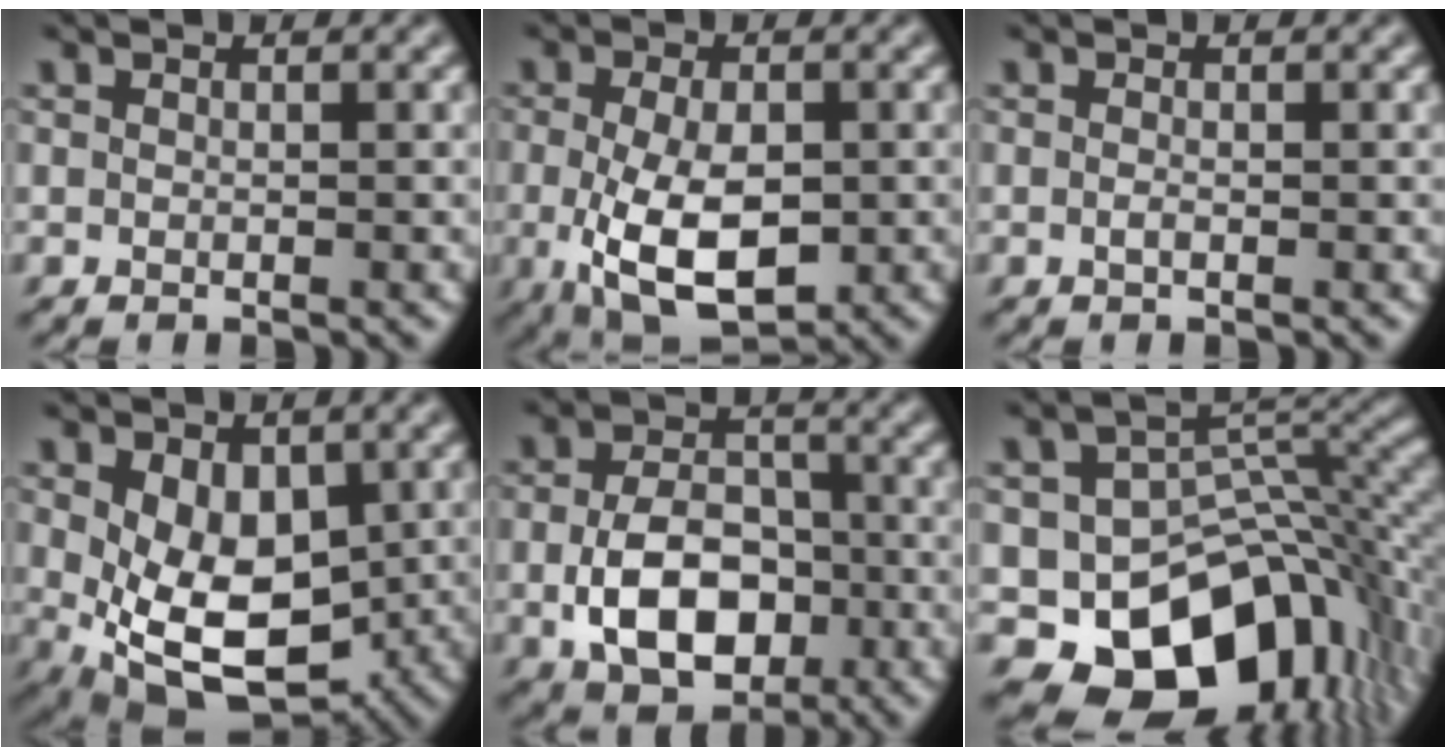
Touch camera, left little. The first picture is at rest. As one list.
[{"total": 8.0, "force": [-2.1, 4.1, 6.5], "torque": [-0.137, -0.012, -0.033]}, {"total": 0.6, "force": [-0.3, 0.2, 0.4], "torque": [-0.012, 0.000, -0.006]}, {"total": 8.5, "force": [-0.9, 5.4, 6.5], "torque": [-0.117, -0.023, -0.003]}, {"total": 8.0, "force": [-2.1, 5.3, 5.7], "torque": [-0.112, -0.006, -0.031]}, {"total": 14.3, "force": [-6.8, 9.2, 8.6], "torque": [-0.131, -0.021, -0.096]}]